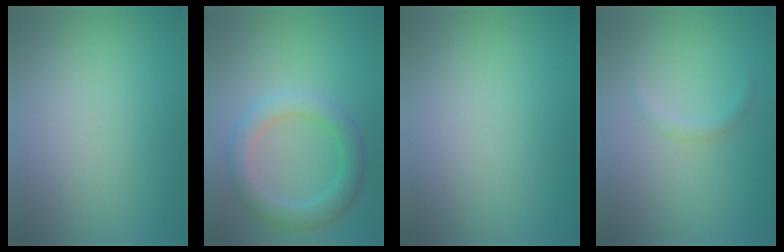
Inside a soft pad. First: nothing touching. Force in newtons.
{"total": 3.8, "press": 3.8, "slide": 0.1}
{"total": 0.0}
{"total": 0.8, "press": 0.8, "slide": 0.0}